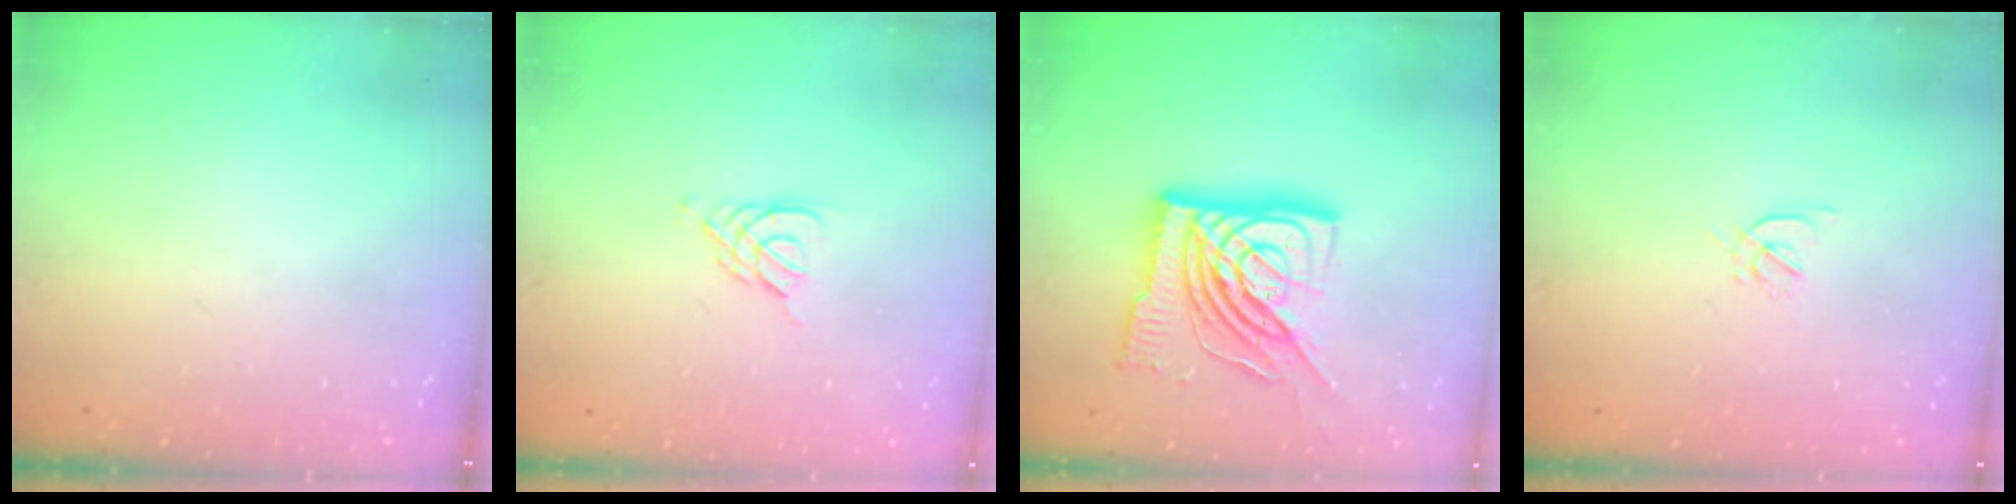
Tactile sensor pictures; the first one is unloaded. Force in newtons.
{"total": 4.1, "press": 4.1, "slide": 0.6}
{"total": 18.2, "press": 18.1, "slide": 1.9}
{"total": 1.6, "press": 1.6, "slide": 0.4}